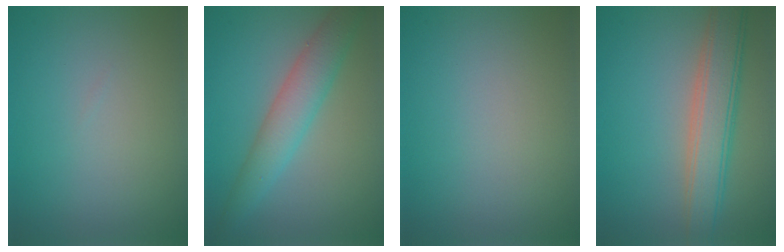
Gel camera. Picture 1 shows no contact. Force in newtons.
{"total": 4.4, "press": 4.4, "slide": 0.2}
{"total": 0.0}
{"total": 5.2, "press": 5.2, "slide": 0.2}